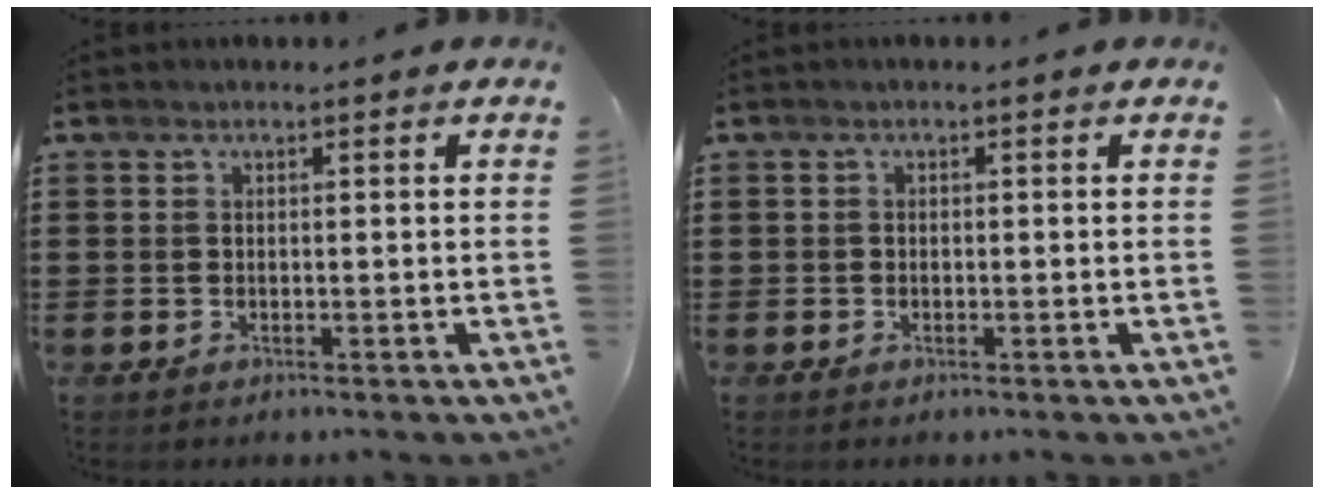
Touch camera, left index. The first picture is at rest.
{"total": 0.6, "force": [-0.3, 0.5, 0.1], "torque": [-0.003, 0.002, -0.007]}